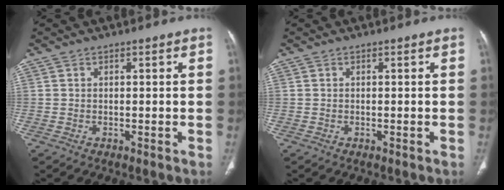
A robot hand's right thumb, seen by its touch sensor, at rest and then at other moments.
{"total": 0.0}